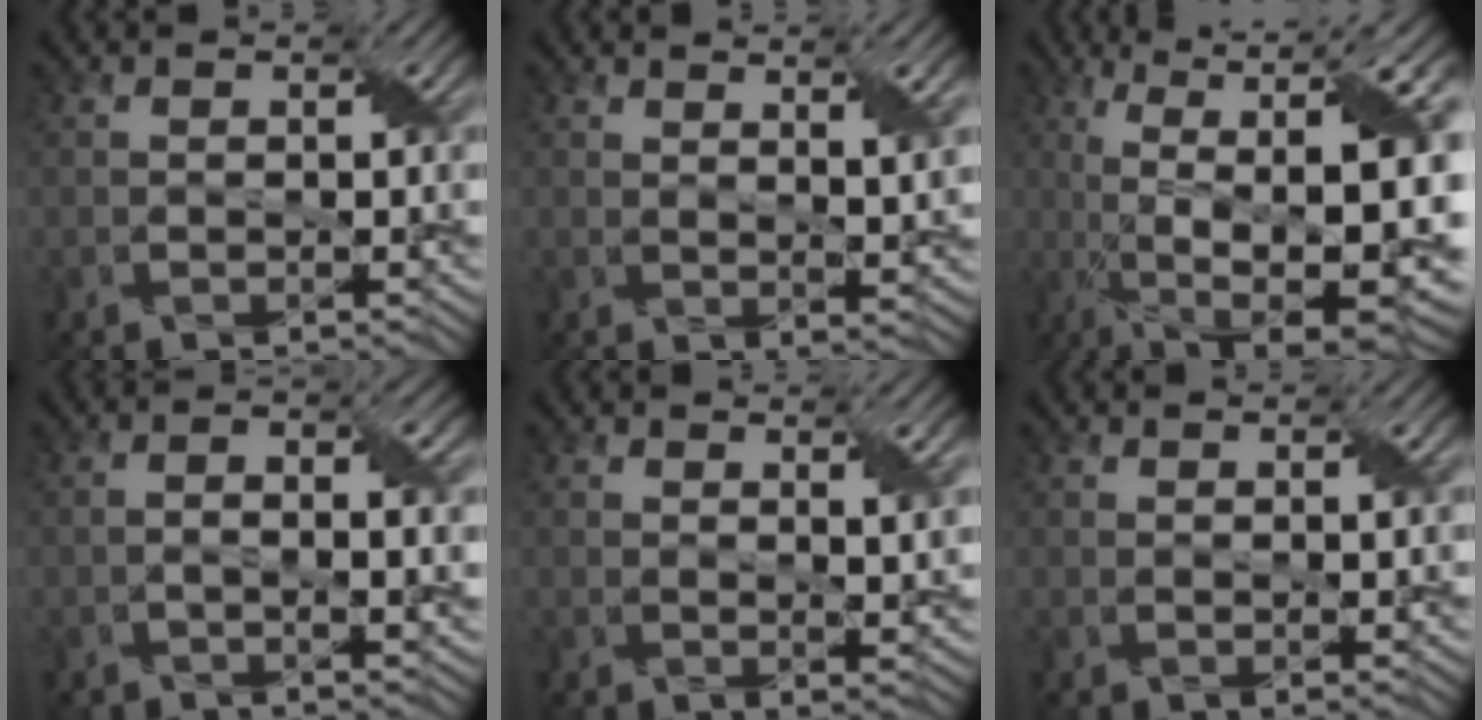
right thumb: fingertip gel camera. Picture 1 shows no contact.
{"total": 4.1, "force": [2.5, 0.5, 3.1], "torque": [-0.068, 0.000, 0.048]}
{"total": 18.3, "force": [-2.8, 6.1, 17.0], "torque": [-0.259, -0.003, -0.051]}
{"total": 3.9, "force": [0.0, 1.2, 3.7], "torque": [-0.070, 0.002, 0.000]}
{"total": 3.4, "force": [2.1, 0.6, 2.6], "torque": [-0.055, -0.004, 0.039]}
{"total": 1.6, "force": [1.1, 0.2, 1.1], "torque": [-0.022, -0.002, 0.020]}